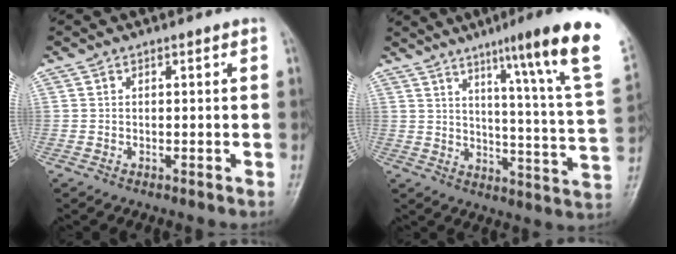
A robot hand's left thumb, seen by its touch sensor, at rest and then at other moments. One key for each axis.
{"total": 20.6, "fx": 12.1, "fy": 0.4, "fz": 16.6, "tx": -0.211, "ty": -0.060, "tz": 0.159}